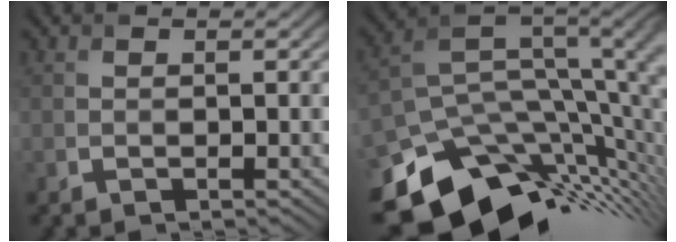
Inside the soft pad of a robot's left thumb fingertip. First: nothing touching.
{"total": 13.9, "force": [-4.9, 7.9, 10.3], "torque": [-0.191, -0.023, -0.065]}